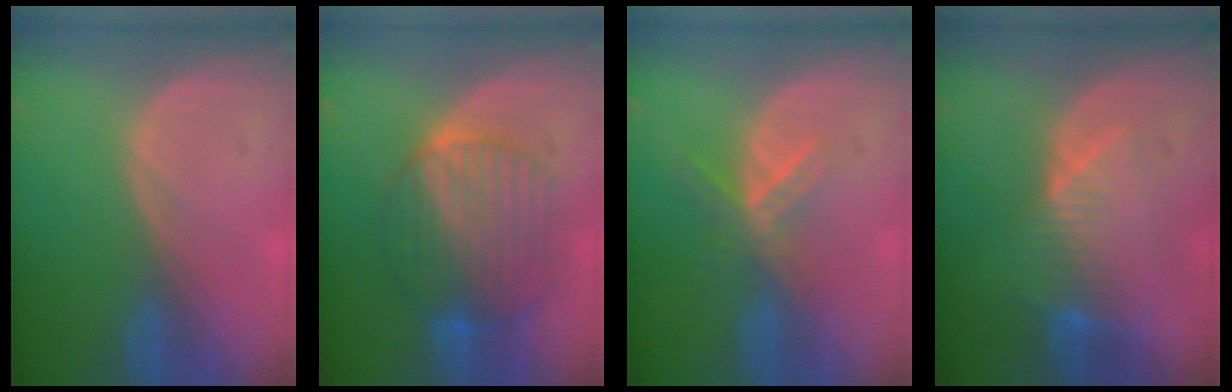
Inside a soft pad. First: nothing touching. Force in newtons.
{"total": 10.1, "press": 10.0, "slide": 0.9}
{"total": 5.8, "press": 5.0, "slide": 2.9}
{"total": 7.8, "press": 7.0, "slide": 3.6}